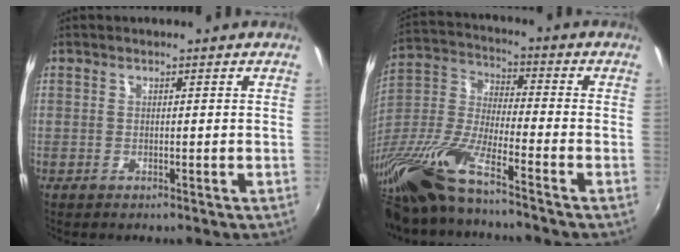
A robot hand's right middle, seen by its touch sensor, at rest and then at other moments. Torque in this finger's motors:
{"motor_torque": [1.09, -1.05, 0.51, 0.21]}